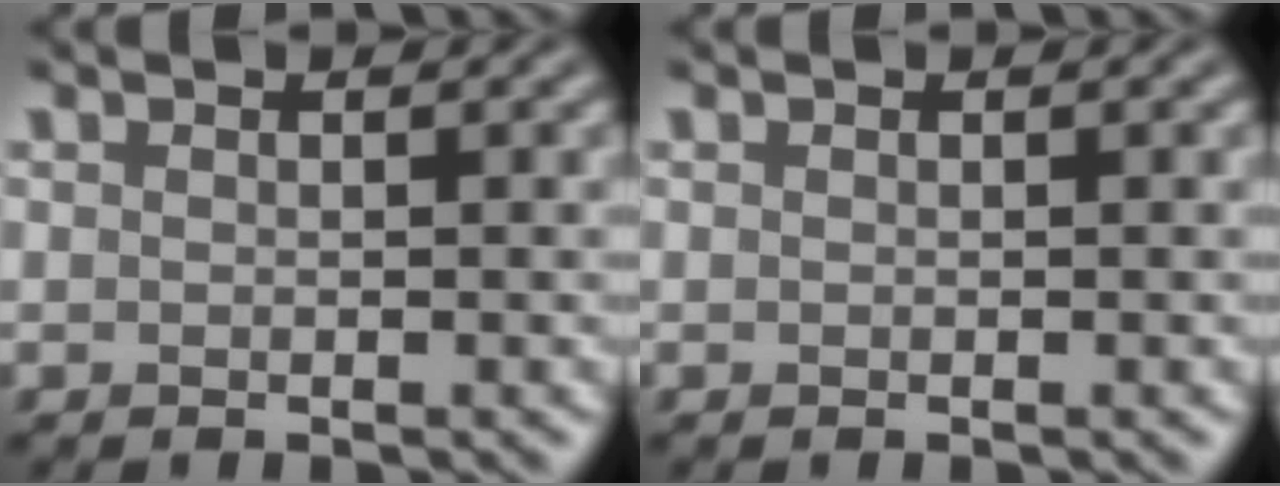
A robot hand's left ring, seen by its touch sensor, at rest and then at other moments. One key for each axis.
{"total": 0.0}